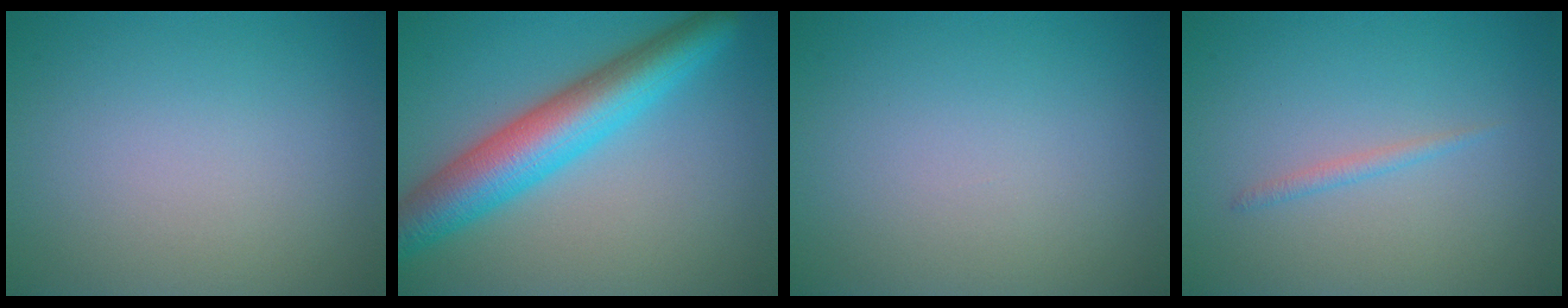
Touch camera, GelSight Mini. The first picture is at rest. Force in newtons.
{"total": 7.7, "press": 7.7, "slide": 0.2}
{"total": 0.0}
{"total": 0.9, "press": 0.9, "slide": 0.1}